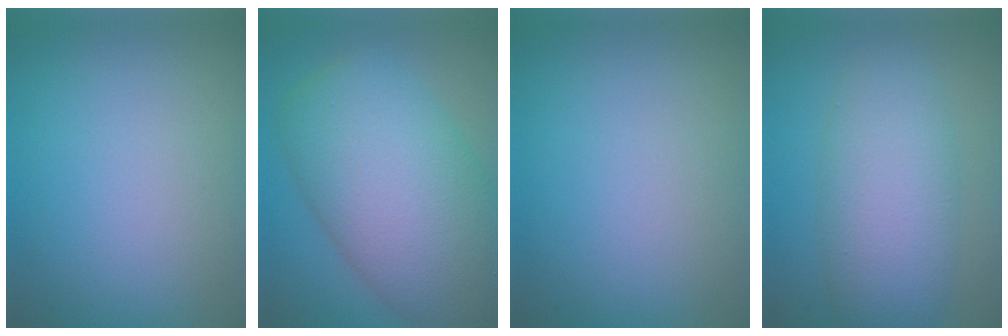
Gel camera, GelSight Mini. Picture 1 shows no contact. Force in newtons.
{"total": 12.9, "press": 12.9, "slide": 0.6}
{"total": 0.0}
{"total": 6.4, "press": 6.4, "slide": 0.2}